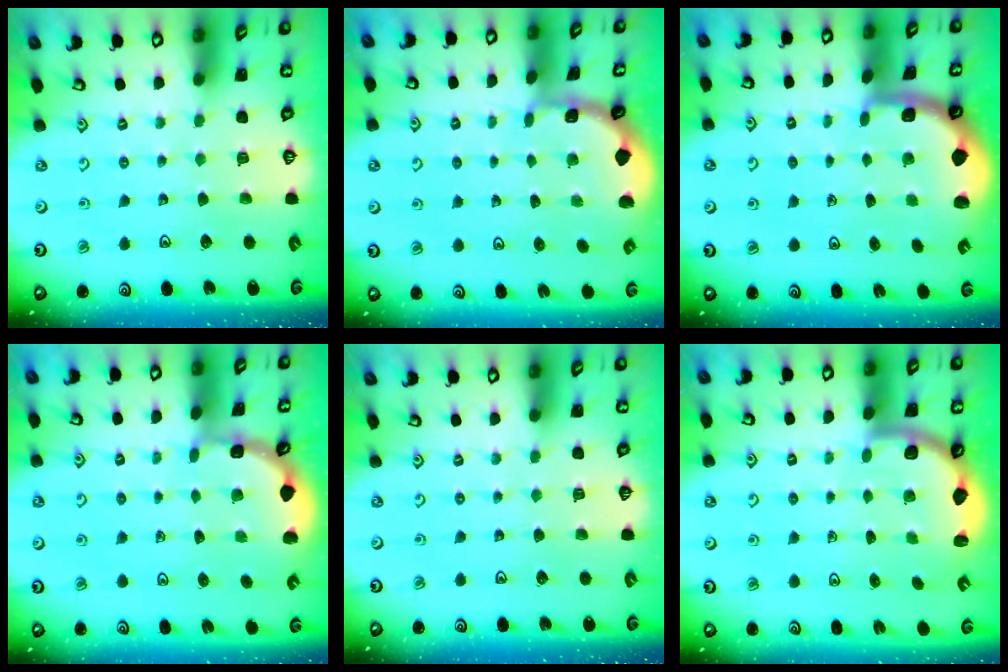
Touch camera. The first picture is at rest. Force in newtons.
{"total": 1.3, "press": 1.2, "slide": 0.1}
{"total": 1.5, "press": 1.5, "slide": 0.2}
{"total": 1.5, "press": 1.5, "slide": 0.2}
{"total": 0.0}
{"total": 2.6, "press": 2.6, "slide": 0.7}